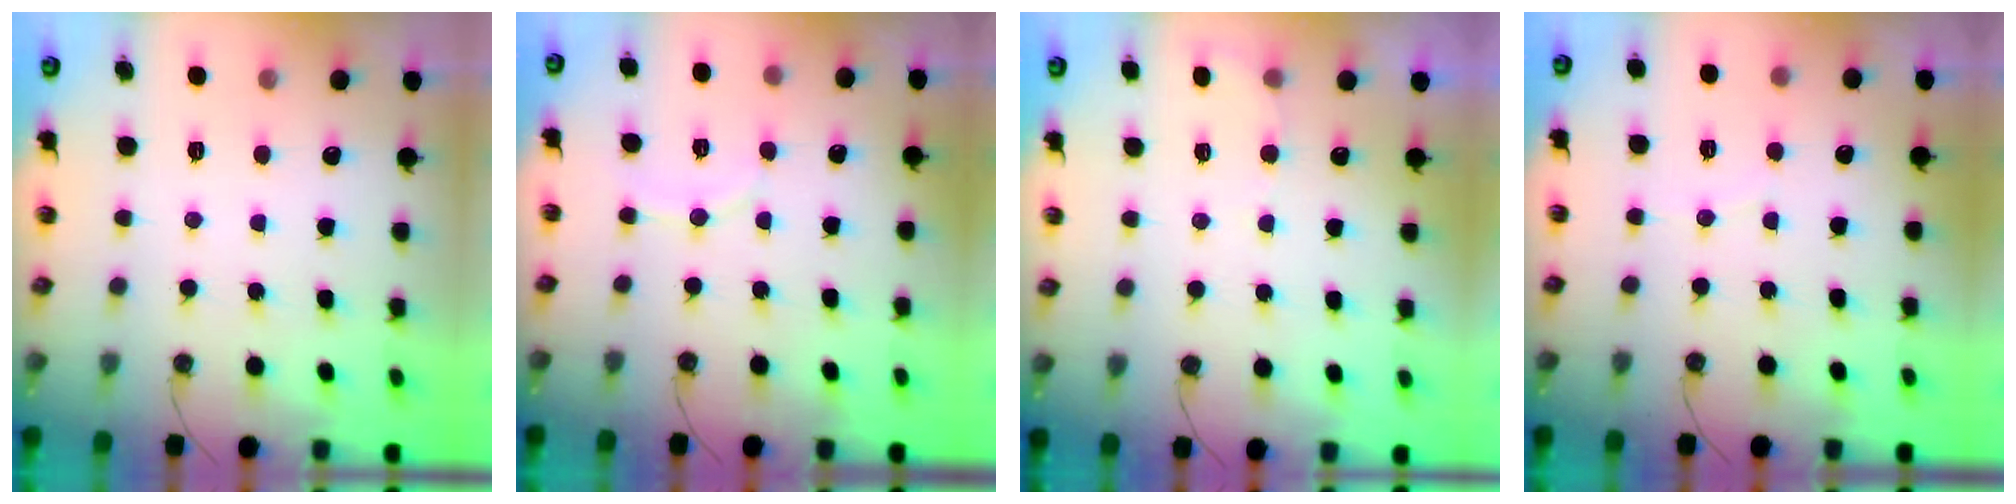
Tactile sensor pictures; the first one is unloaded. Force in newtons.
{"total": 4.6, "press": 4.5, "slide": 1.2}
{"total": 4.3, "press": 4.1, "slide": 1.3}
{"total": 2.0, "press": 1.8, "slide": 0.9}